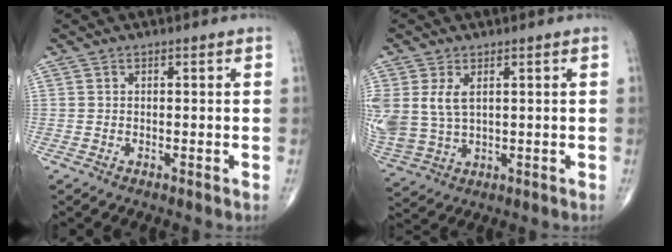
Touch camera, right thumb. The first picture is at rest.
{"total": 9.8, "force": [2.2, 6.2, 7.2], "torque": [-0.172, -0.005, 0.060]}